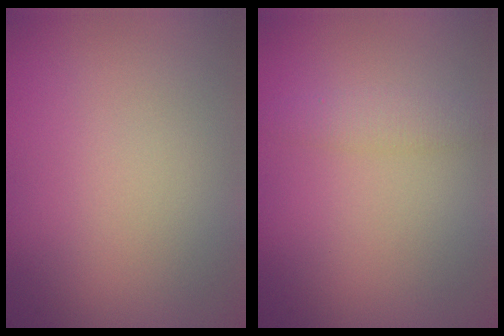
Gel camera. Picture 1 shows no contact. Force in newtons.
{"total": 1.8, "press": 1.8, "slide": 0.1}